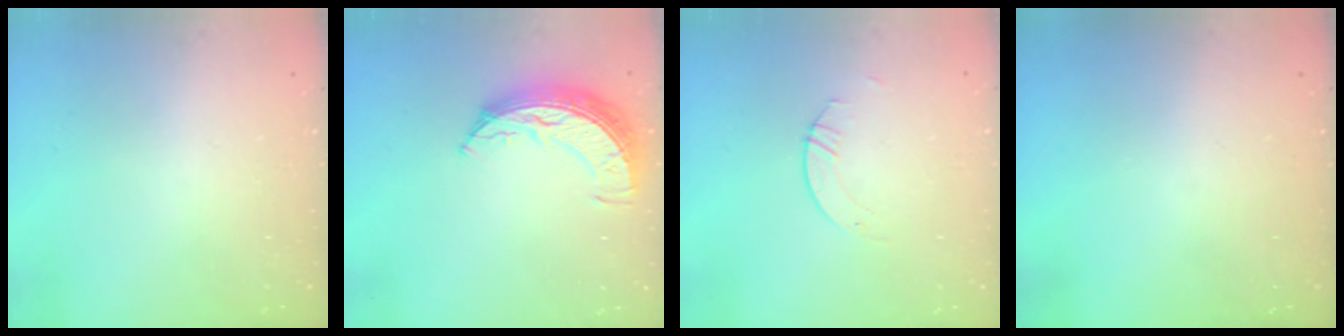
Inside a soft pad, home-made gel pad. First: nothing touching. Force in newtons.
{"total": 8.4, "press": 8.4, "slide": 0.7}
{"total": 1.1, "press": 1.1, "slide": 0.1}
{"total": 0.0}